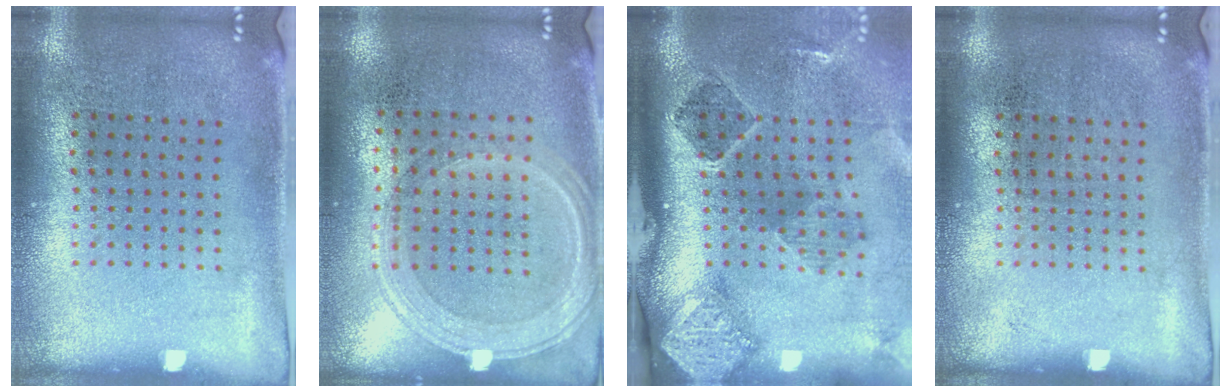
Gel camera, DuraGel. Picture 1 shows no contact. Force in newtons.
{"total": 1.2, "press": 1.2, "slide": 0.4}
{"total": 3.0, "press": 1.9, "slide": 2.3}
{"total": 0.0}